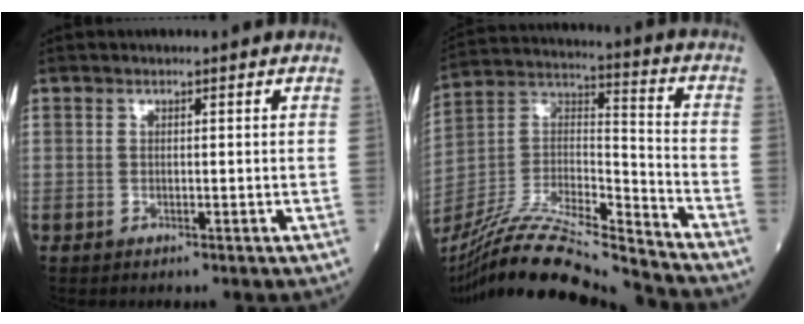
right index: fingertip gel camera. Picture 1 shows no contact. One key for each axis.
{"total": 22.9, "fx": -21.1, "fy": -0.1, "fz": 8.8, "tx": -0.205, "ty": -0.006, "tz": -0.372}